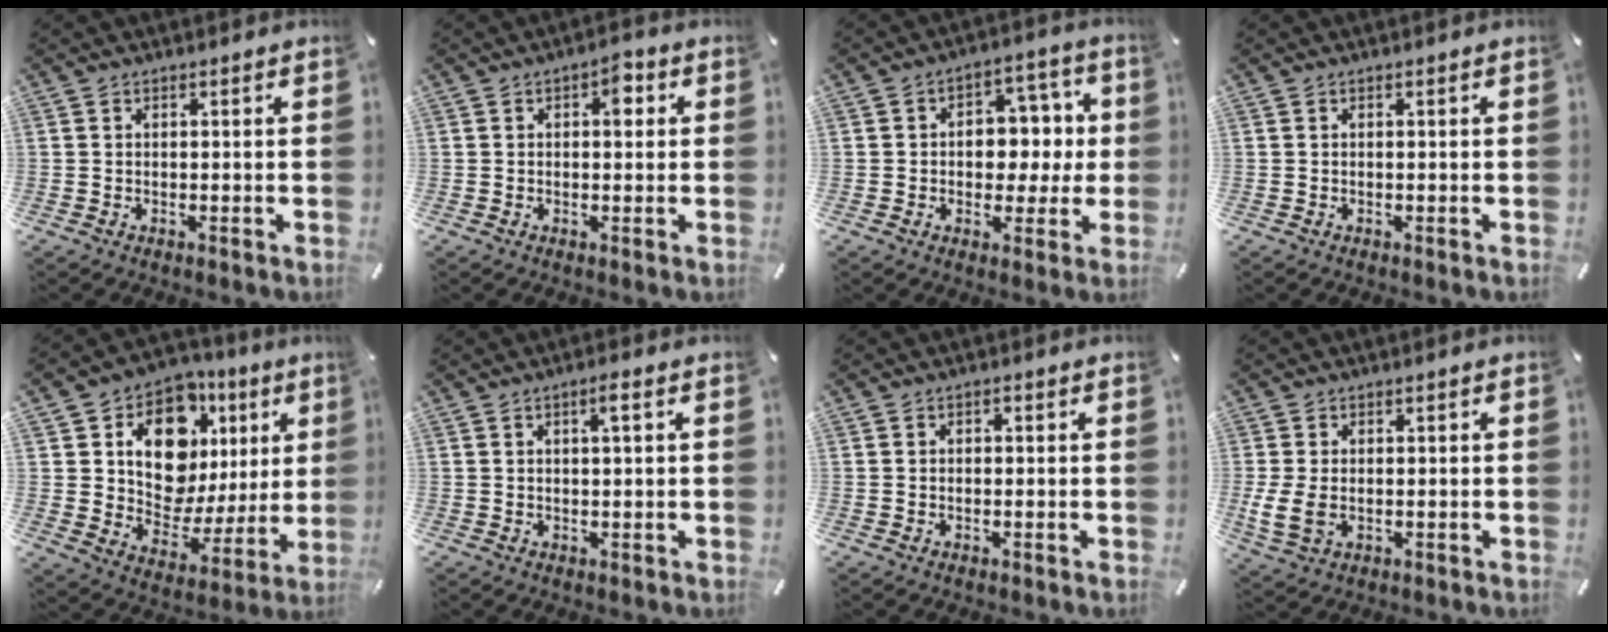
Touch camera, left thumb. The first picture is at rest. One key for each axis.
{"total": 4.0, "fx": 0.8, "fy": 2.1, "fz": 3.3, "tx": -0.037, "ty": -0.002, "tz": 0.003}
{"total": 10.3, "fx": -0.1, "fy": 8.2, "fz": 6.1, "tx": -0.074, "ty": 0.001, "tz": 0.000}
{"total": 0.0}
{"total": 15.3, "fx": 6.8, "fy": 10.8, "fz": 8.5, "tx": -0.133, "ty": -0.051, "tz": 0.123}
{"total": 2.8, "fx": 0.9, "fy": 0.5, "fz": 2.6, "tx": -0.052, "ty": 0.003, "tz": 0.013}
{"total": 1.0, "fx": -0.2, "fy": 0.6, "fz": 0.8, "tx": -0.014, "ty": 0.003, "tz": -0.005}
{"total": 5.9, "fx": -0.6, "fy": 4.1, "fz": 4.2, "tx": -0.084, "ty": -0.001, "tz": -0.010}